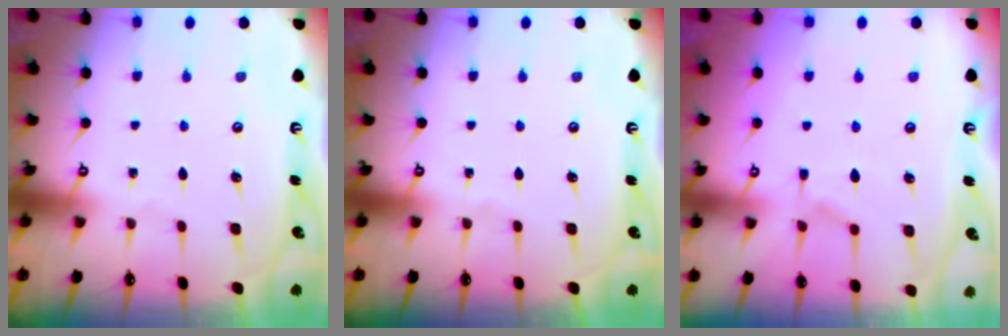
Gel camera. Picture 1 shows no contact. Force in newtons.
{"total": 0.0}
{"total": 1.8, "press": 1.0, "slide": 1.5}